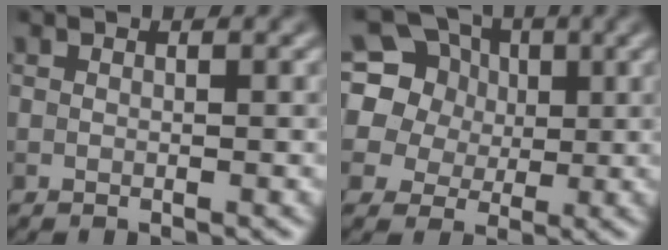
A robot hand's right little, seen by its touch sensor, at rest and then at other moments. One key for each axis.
{"total": 12.2, "fx": 5.0, "fy": 9.8, "fz": 5.2, "tx": -0.137, "ty": 0.052, "tz": 0.073}